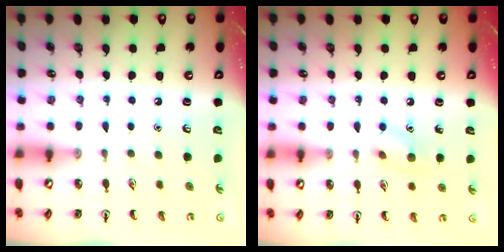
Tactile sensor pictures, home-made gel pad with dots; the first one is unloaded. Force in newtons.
{"total": 7.5, "press": 7.3, "slide": 1.5}